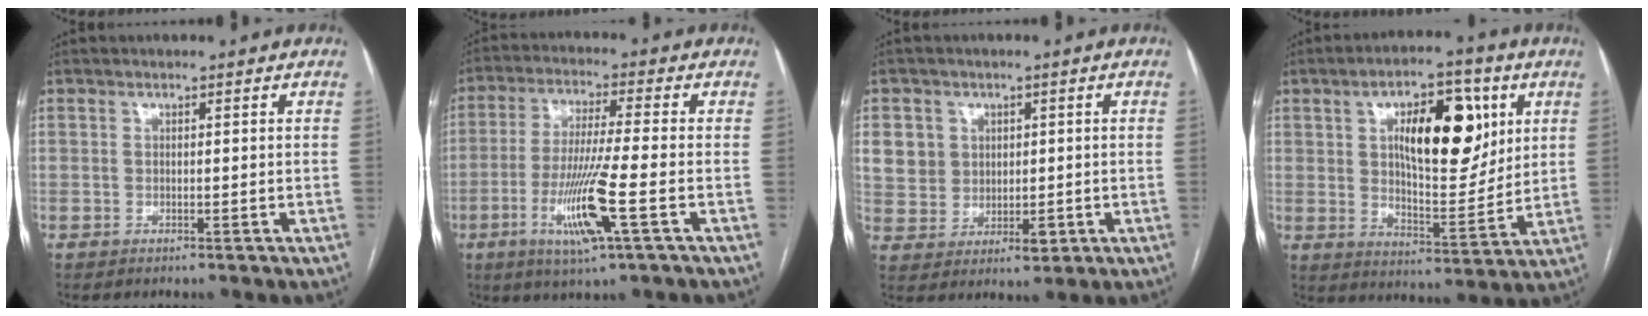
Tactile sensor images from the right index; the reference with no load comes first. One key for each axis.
{"total": 11.2, "fx": -4.0, "fy": -0.2, "fz": 10.5, "tx": -0.210, "ty": -0.018, "tz": -0.076}
{"total": 7.6, "fx": 2.0, "fy": 7.0, "fz": 2.3, "tx": -0.045, "ty": 0.011, "tz": 0.049}
{"total": 14.9, "fx": 4.8, "fy": 6.0, "fz": 12.8, "tx": -0.194, "ty": 0.013, "tz": 0.080}